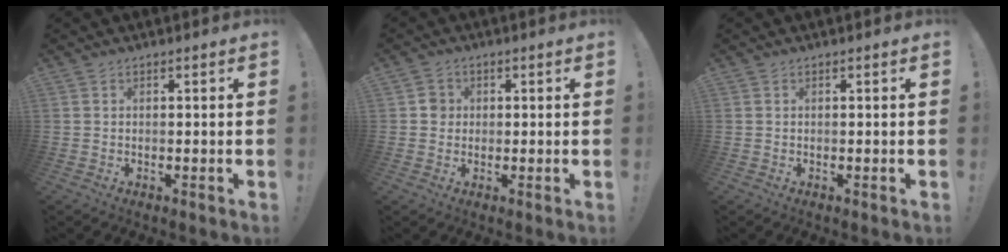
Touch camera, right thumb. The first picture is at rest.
{"total": 3.3, "force": [0.1, 3.1, 1.0], "torque": [-0.002, 0.002, -0.001]}
{"total": 0.0}